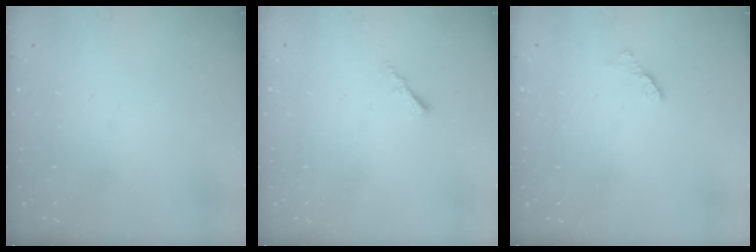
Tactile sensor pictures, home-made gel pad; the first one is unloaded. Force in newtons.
{"total": 1.5, "press": 1.5, "slide": 0.4}
{"total": 1.7, "press": 1.6, "slide": 0.4}